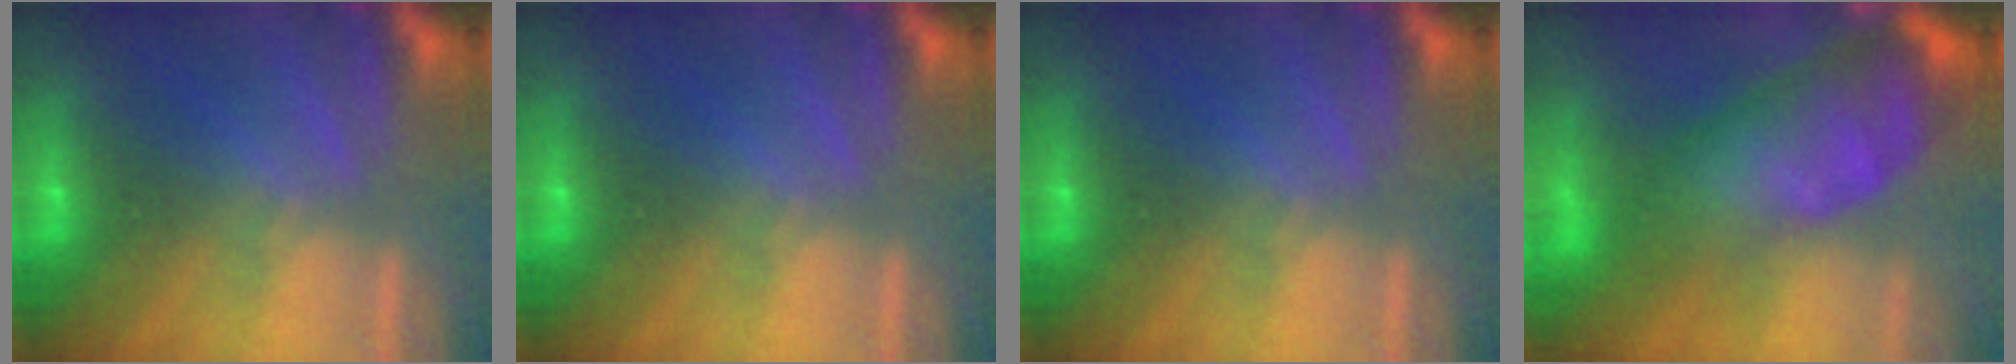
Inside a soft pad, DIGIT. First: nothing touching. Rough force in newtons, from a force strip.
{"total": 0.0}
{"total": 0.0}
{"total": 7.5}